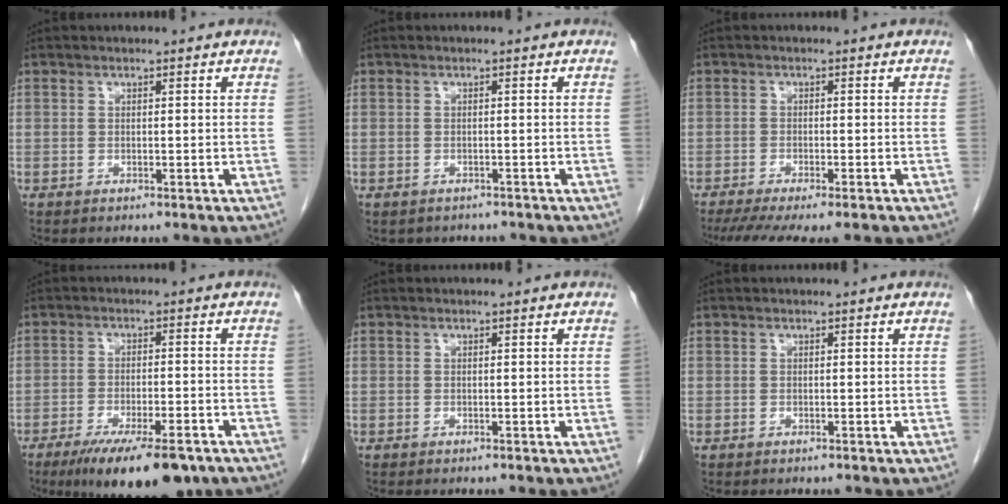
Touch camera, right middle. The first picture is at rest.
{"total": 3.2, "force": [-2.7, 1.6, 0.4], "torque": [-0.008, 0.004, -0.033]}
{"total": 9.8, "force": [-8.0, 1.2, 5.5], "torque": [-0.075, -0.014, -0.119]}
{"total": 13.3, "force": [-9.5, 3.1, 8.7], "torque": [-0.120, -0.020, -0.145]}
{"total": 0.6, "force": [-0.5, 0.1, 0.2], "torque": [0.001, 0.000, -0.009]}
{"total": 0.0}